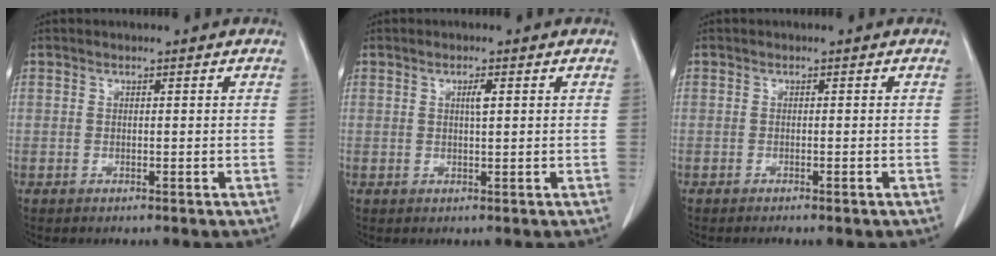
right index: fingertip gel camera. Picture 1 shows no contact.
{"total": 1.5, "force": [0.5, 0.2, 1.4], "torque": [-0.028, 0.001, 0.007]}
{"total": 1.2, "force": [-0.9, -0.1, 0.7], "torque": [-0.014, -0.001, -0.010]}